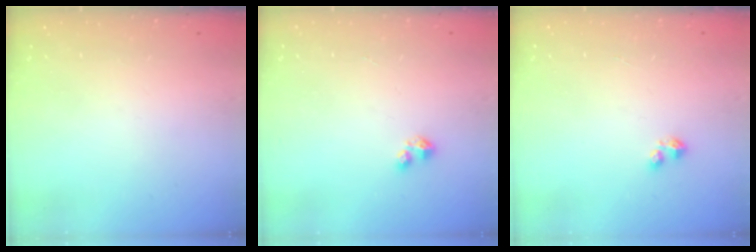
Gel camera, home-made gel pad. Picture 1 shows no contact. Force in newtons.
{"total": 2.7, "press": 2.7, "slide": 0.4}
{"total": 2.4, "press": 2.4, "slide": 0.3}